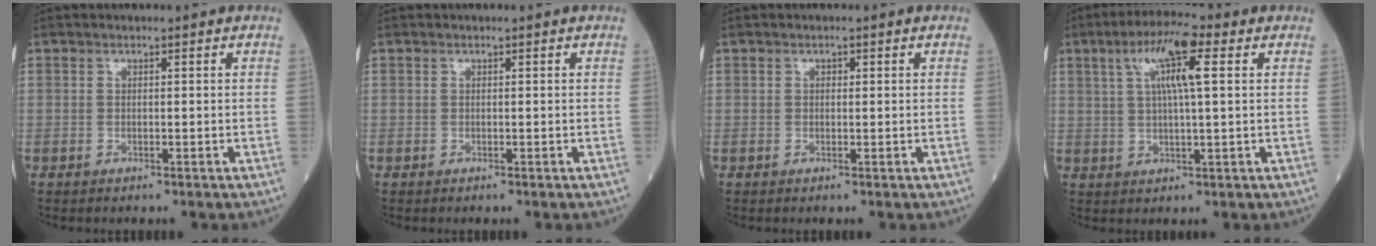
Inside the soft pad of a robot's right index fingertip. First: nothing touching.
{"total": 0.0}
{"total": 0.5, "force": [0.1, 0.4, 0.3], "torque": [-0.005, 0.001, 0.001]}
{"total": 8.5, "force": [3.1, 0.9, 7.9], "torque": [-0.147, 0.016, 0.050]}